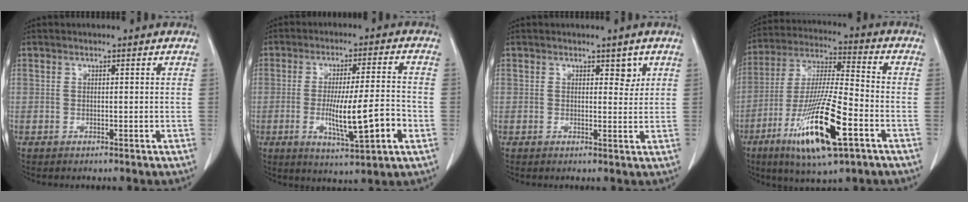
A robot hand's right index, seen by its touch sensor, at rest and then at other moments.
{"total": 11.8, "force": [-2.9, 0.7, 11.4], "torque": [-0.188, -0.009, -0.044]}
{"total": 2.1, "force": [1.2, 1.2, 1.3], "torque": [-0.009, -0.005, 0.016]}
{"total": 18.0, "force": [-7.8, 2.3, 16.0], "torque": [-0.322, -0.031, -0.138]}